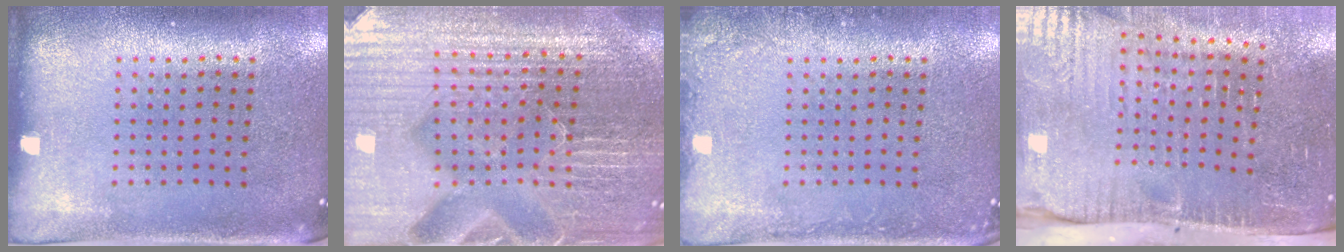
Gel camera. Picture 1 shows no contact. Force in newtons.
{"total": 6.1, "press": 5.5, "slide": 2.7}
{"total": 1.4, "press": 1.4, "slide": 0.2}
{"total": 4.9, "press": 4.2, "slide": 2.5}